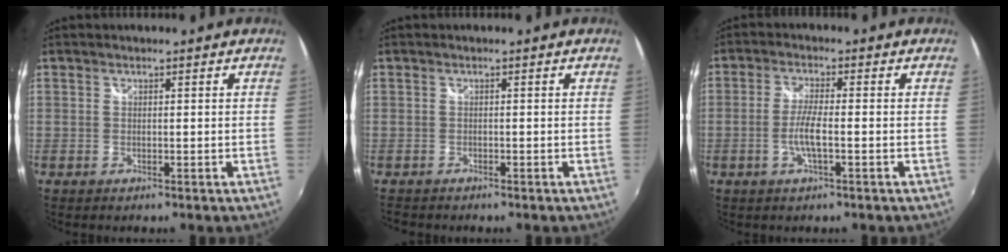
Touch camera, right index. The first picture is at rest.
{"total": 1.6, "force": [-1.4, 0.8, 0.1], "torque": [-0.008, -0.004, -0.026]}
{"total": 4.6, "force": [-1.4, 0.5, 4.4], "torque": [-0.091, -0.001, -0.027]}